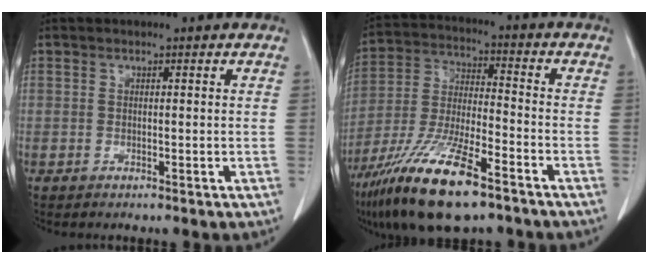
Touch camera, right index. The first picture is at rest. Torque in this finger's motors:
{"motor_torque": [1.09, -1.05, 0.75, 0.21]}